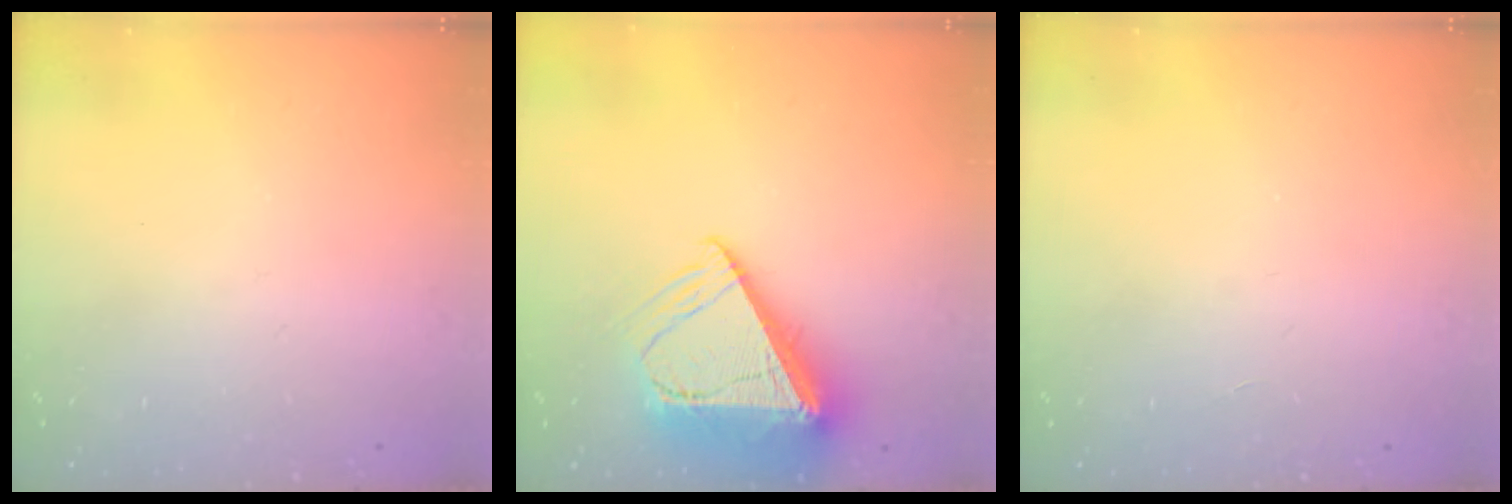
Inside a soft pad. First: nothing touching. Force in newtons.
{"total": 14.6, "press": 14.5, "slide": 1.5}
{"total": 0.0}